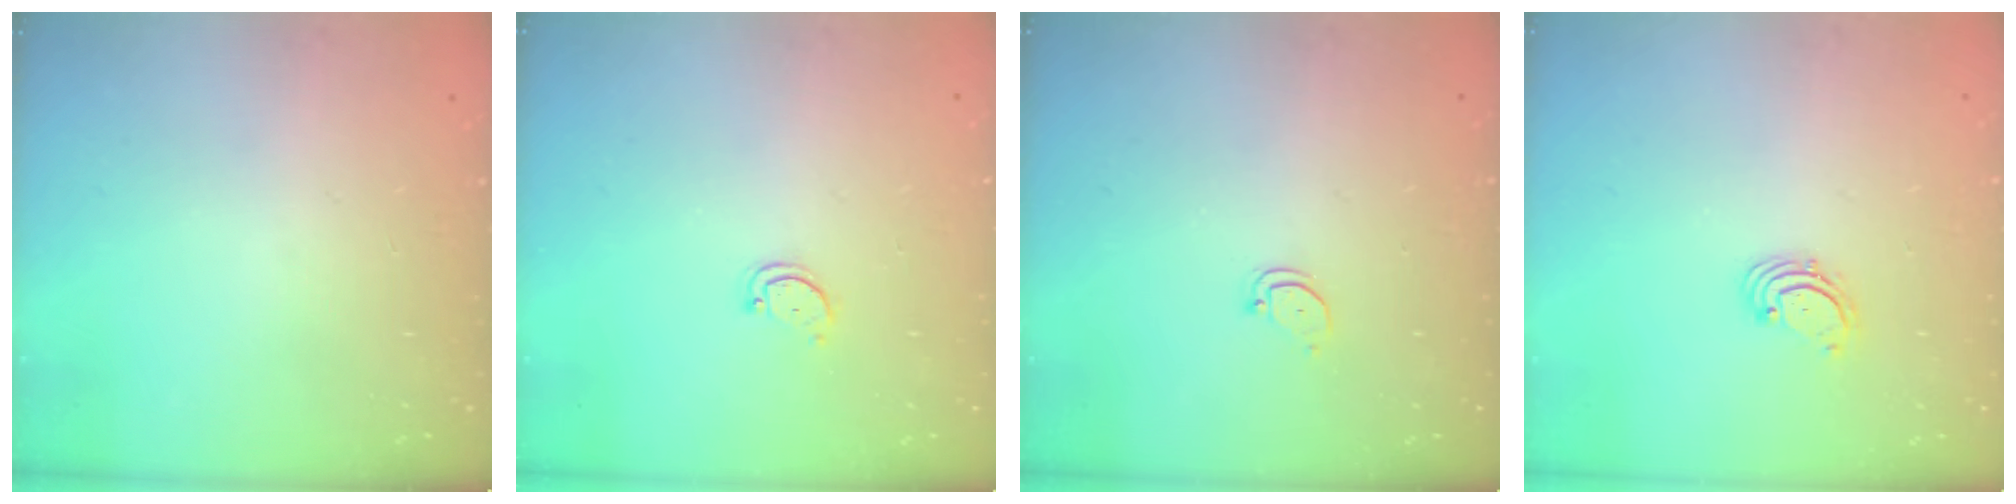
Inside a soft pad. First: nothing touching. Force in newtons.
{"total": 2.9, "press": 2.9, "slide": 0.4}
{"total": 2.4, "press": 2.4, "slide": 0.2}
{"total": 1.6, "press": 1.6, "slide": 0.2}